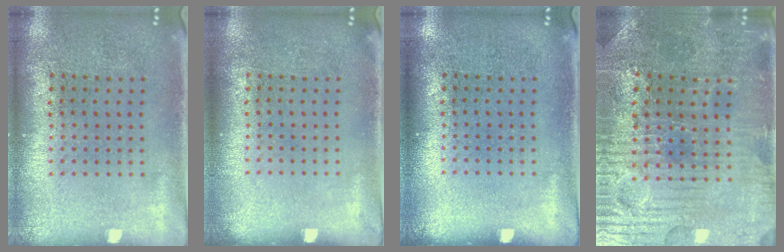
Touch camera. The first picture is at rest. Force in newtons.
{"total": 0.0}
{"total": 0.0}
{"total": 3.7, "press": 3.7, "slide": 0.6}